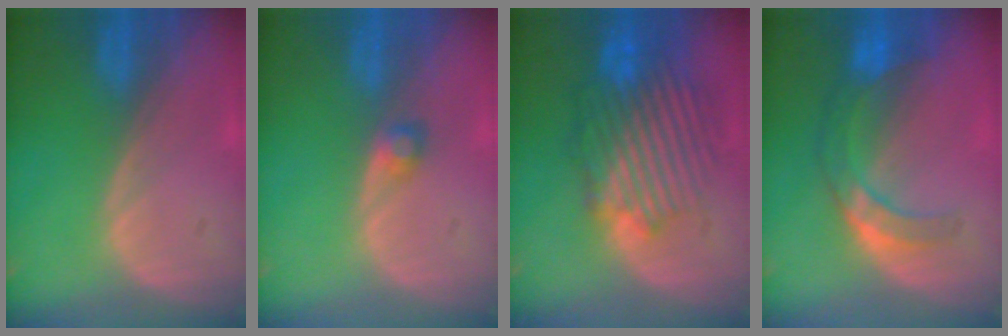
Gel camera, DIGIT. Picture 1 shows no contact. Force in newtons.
{"total": 1.8, "press": 1.7, "slide": 0.3}
{"total": 10.0, "press": 9.6, "slide": 2.7}
{"total": 7.3, "press": 6.4, "slide": 3.4}